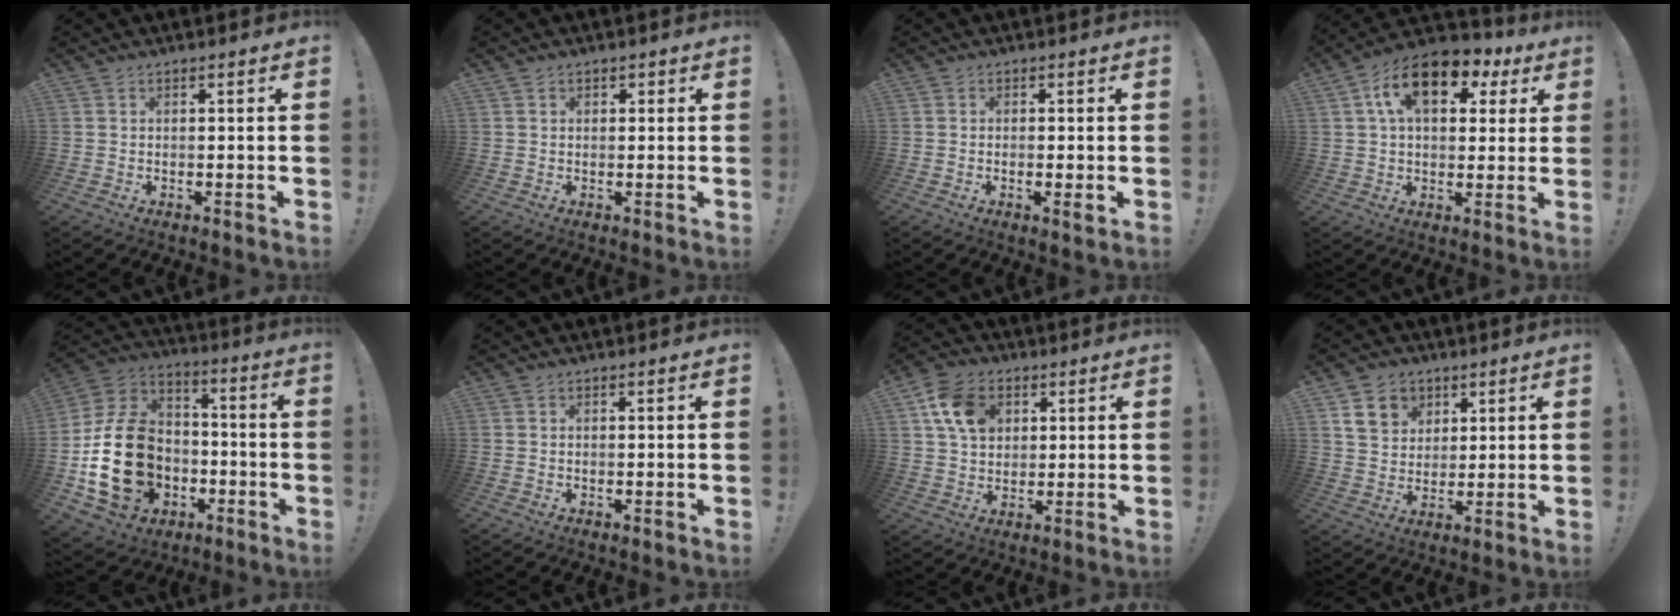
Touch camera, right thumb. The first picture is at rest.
{"total": 1.1, "force": [0.3, 1.0, 0.4], "torque": [0.001, -0.002, 0.003]}
{"total": 2.2, "force": [-0.5, 0.0, 2.1], "torque": [-0.035, -0.003, -0.010]}
{"total": 15.4, "force": [6.2, 8.8, 11.0], "torque": [-0.180, -0.010, 0.109]}
{"total": 21.6, "force": [-5.1, 16.5, 13.0], "torque": [-0.250, 0.034, -0.066]}
{"total": 0.0}
{"total": 12.1, "force": [4.7, 9.1, 6.4], "torque": [-0.108, 0.001, 0.096]}
{"total": 10.0, "force": [5.2, 7.9, 3.4], "torque": [-0.046, -0.024, 0.102]}